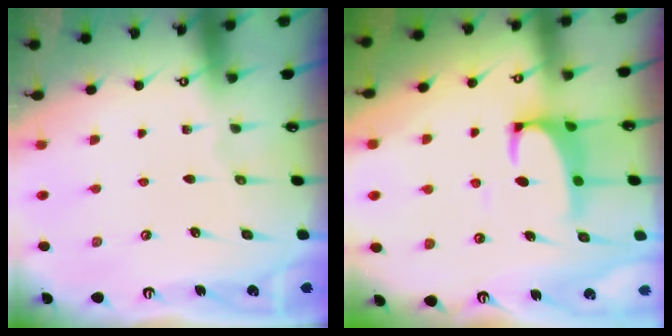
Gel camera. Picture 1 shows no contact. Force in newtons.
{"total": 2.5, "press": 2.2, "slide": 1.1}